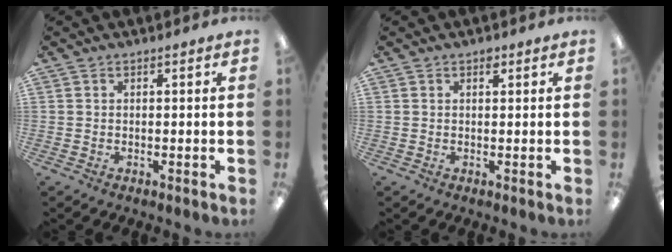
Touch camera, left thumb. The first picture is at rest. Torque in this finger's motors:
{"motor_torque": [0.10, 0.05, 0.38, -0.15, 0.00]}